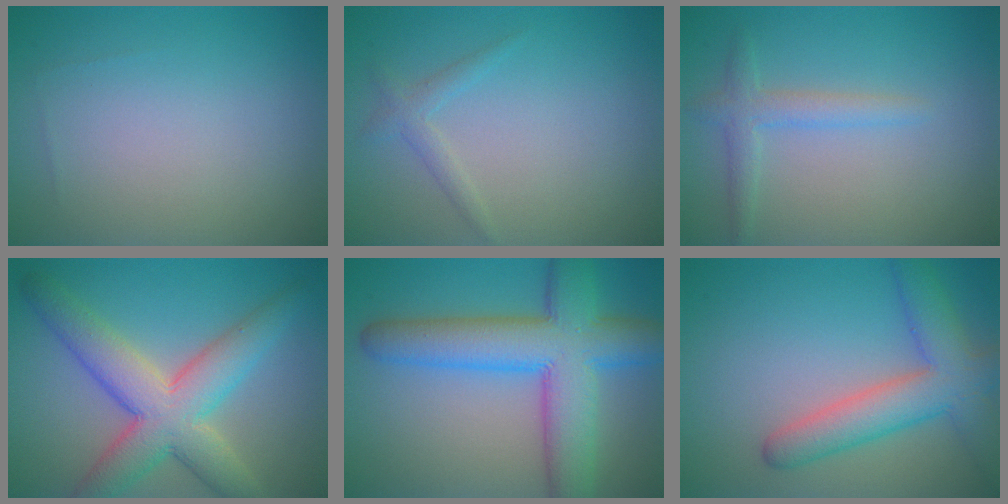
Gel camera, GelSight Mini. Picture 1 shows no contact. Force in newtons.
{"total": 1.5, "press": 1.5, "slide": 0.1}
{"total": 2.1, "press": 2.1, "slide": 0.2}
{"total": 7.9, "press": 7.9, "slide": 0.3}
{"total": 9.8, "press": 9.8, "slide": 0.3}
{"total": 6.1, "press": 6.0, "slide": 0.3}